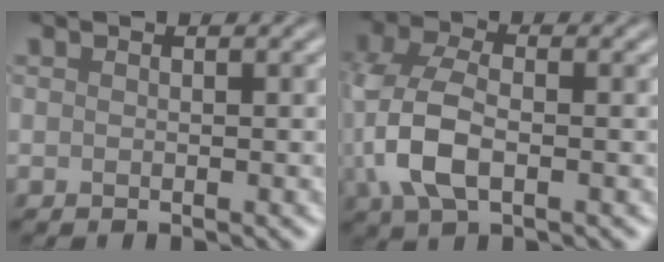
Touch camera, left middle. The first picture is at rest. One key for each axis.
{"total": 6.1, "fx": -1.1, "fy": 3.5, "fz": 4.9, "tx": -0.120, "ty": 0.005, "tz": -0.028}